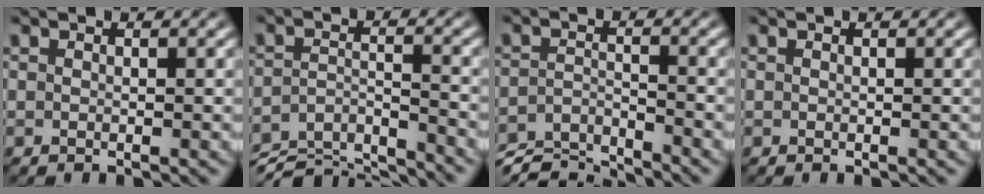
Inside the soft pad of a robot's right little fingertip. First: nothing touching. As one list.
[{"total": 7.5, "force": [-5.6, 3.5, 3.5], "torque": [-0.049, -0.038, -0.086]}, {"total": 5.7, "force": [-4.9, 1.8, 2.3], "torque": [-0.030, -0.023, -0.075]}, {"total": 0.0}]